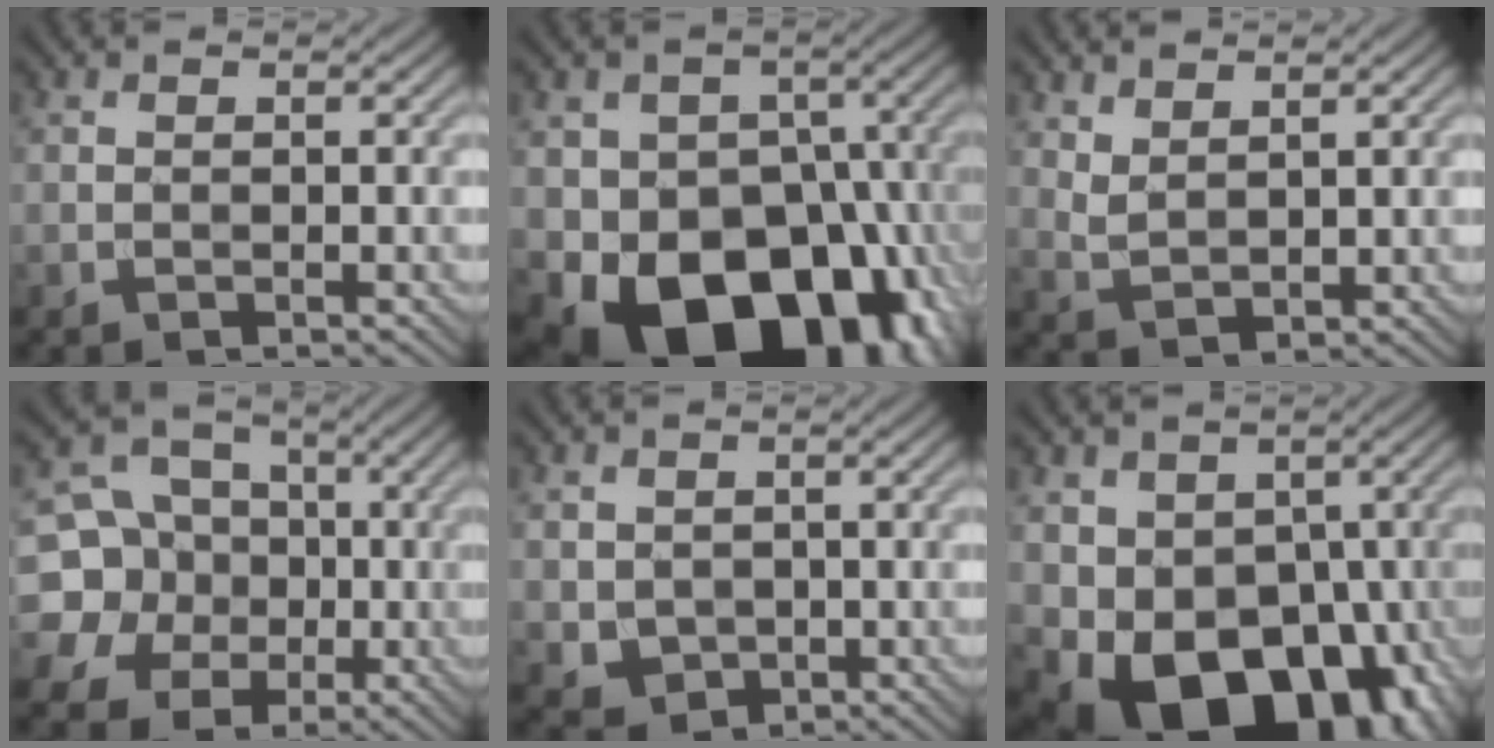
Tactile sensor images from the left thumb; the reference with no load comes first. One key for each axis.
{"total": 20.0, "fx": -8.7, "fy": 14.3, "fz": 11.1, "tx": -0.154, "ty": -0.038, "tz": -0.134}
{"total": 3.1, "fx": 2.5, "fy": 1.0, "fz": 1.6, "tx": -0.036, "ty": -0.007, "tz": 0.058}
{"total": 12.0, "fx": -1.5, "fy": 11.1, "fz": 4.3, "tx": -0.140, "ty": 0.013, "tz": -0.051}
{"total": 3.1, "fx": 0.5, "fy": 2.8, "fz": 1.3, "tx": -0.048, "ty": -0.011, "tz": 0.016}
{"total": 16.2, "fx": -4.6, "fy": 11.3, "fz": 10.7, "tx": -0.166, "ty": -0.043, "tz": -0.063}